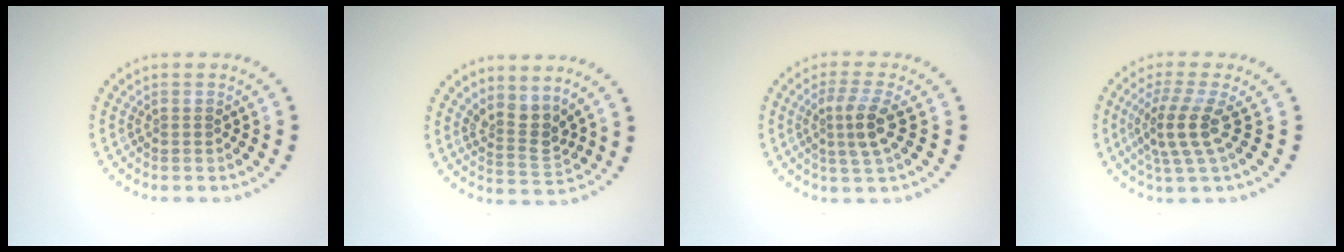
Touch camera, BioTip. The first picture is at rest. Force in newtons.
{"total": 2.7, "press": 2.0, "slide": 1.9}
{"total": 2.9, "press": 2.6, "slide": 1.4}
{"total": 3.6, "press": 2.7, "slide": 2.4}